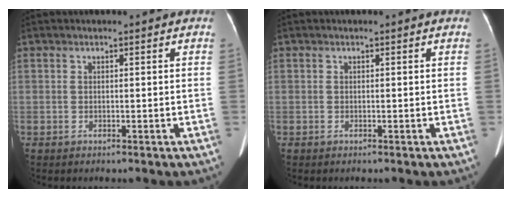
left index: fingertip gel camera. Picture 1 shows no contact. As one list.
[{"total": 0.0}]